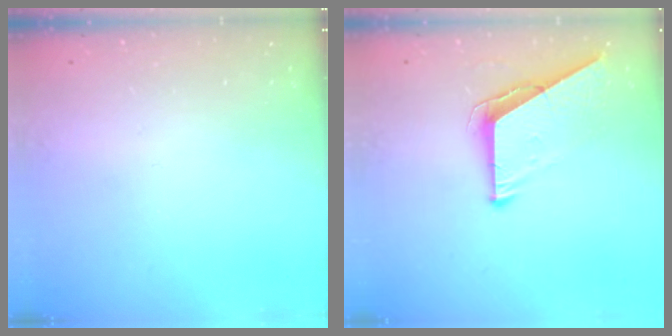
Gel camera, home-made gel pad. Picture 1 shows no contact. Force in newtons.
{"total": 9.5, "press": 9.4, "slide": 1.0}